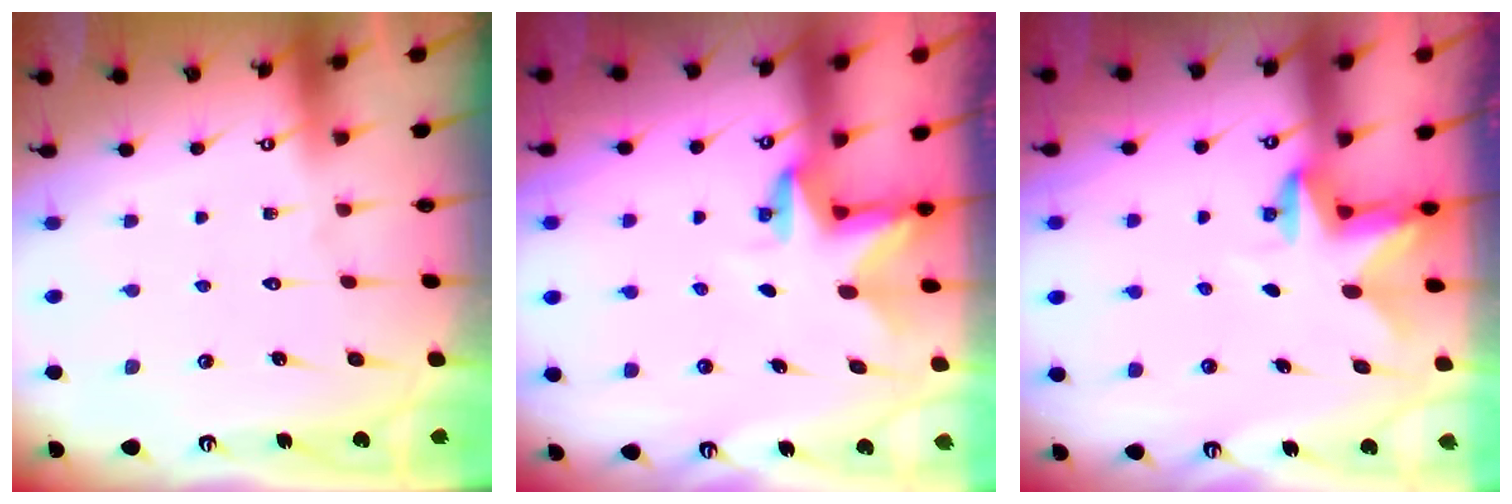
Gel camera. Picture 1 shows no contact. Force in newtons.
{"total": 2.8, "press": 2.8, "slide": 0.2}
{"total": 2.9, "press": 2.9, "slide": 0.5}